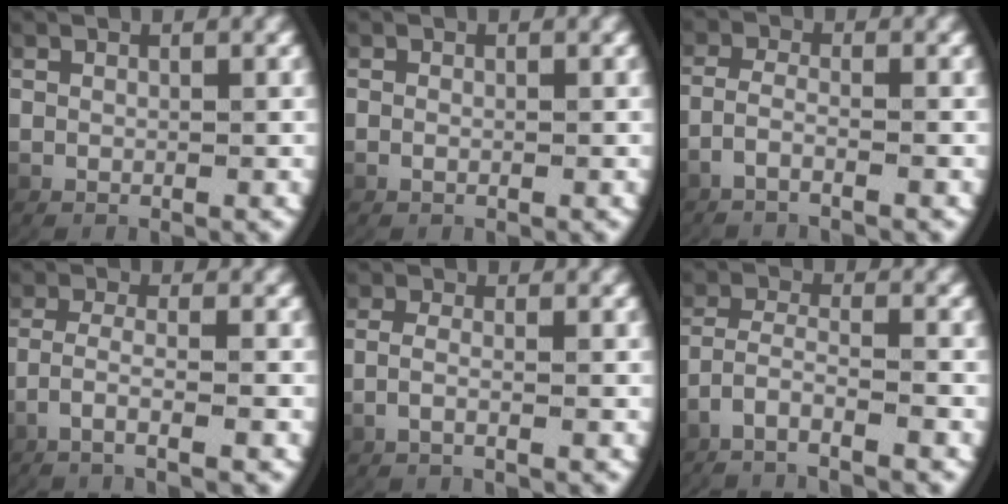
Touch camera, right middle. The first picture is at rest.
{"total": 0.7, "force": [-0.4, 0.4, 0.4], "torque": [-0.018, -0.001, -0.006]}
{"total": 2.4, "force": [-1.7, 0.4, 1.7], "torque": [-0.051, -0.011, -0.026]}
{"total": 3.4, "force": [-2.3, 0.3, 2.5], "torque": [-0.064, -0.014, -0.033]}
{"total": 1.8, "force": [-0.9, 0.0, 1.5], "torque": [-0.047, -0.009, -0.011]}
{"total": 4.8, "force": [-3.8, 1.6, 2.5], "torque": [-0.075, -0.029, -0.053]}